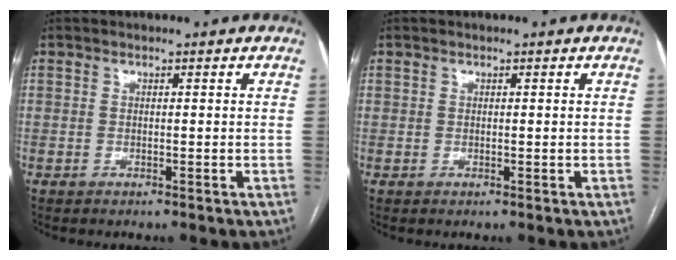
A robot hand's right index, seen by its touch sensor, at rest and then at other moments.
{"total": 0.5, "force": [0.2, 0.4, 0.3], "torque": [-0.004, 0.003, 0.005]}